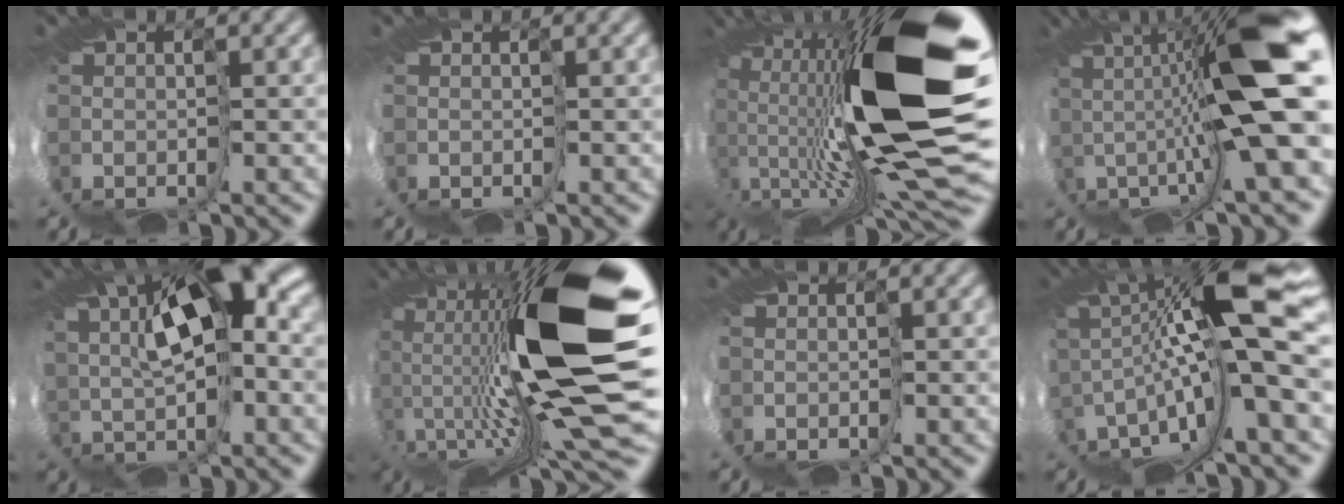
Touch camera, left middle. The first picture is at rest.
{"total": 0.5, "force": [0.1, -0.3, 0.4], "torque": [-0.005, 0.003, 0.006]}
{"total": 16.2, "force": [6.4, 4.0, 14.4], "torque": [-0.278, -0.015, 0.094]}
{"total": 10.0, "force": [3.6, -1.5, 9.2], "torque": [-0.152, 0.021, 0.049]}
{"total": 7.3, "force": [5.1, -0.6, 5.2], "torque": [-0.086, 0.024, 0.075]}
{"total": 15.8, "force": [6.0, 2.4, 14.4], "torque": [-0.264, -0.015, 0.087]}
{"total": 0.0}
{"total": 11.0, "force": [2.6, -0.7, 10.6], "torque": [-0.200, 0.014, 0.037]}